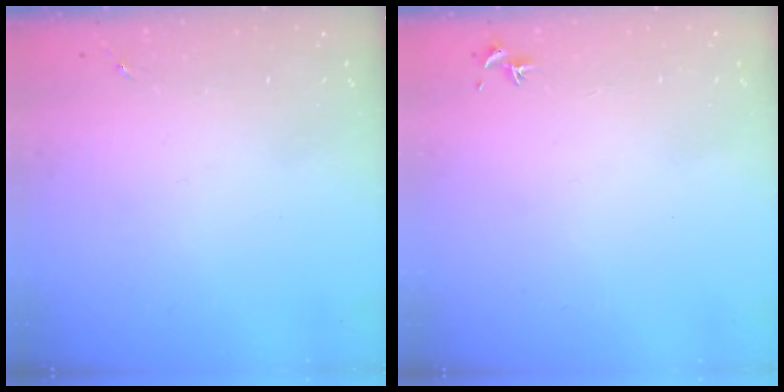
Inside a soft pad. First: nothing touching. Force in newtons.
{"total": 0.7, "press": 0.6, "slide": 0.5}